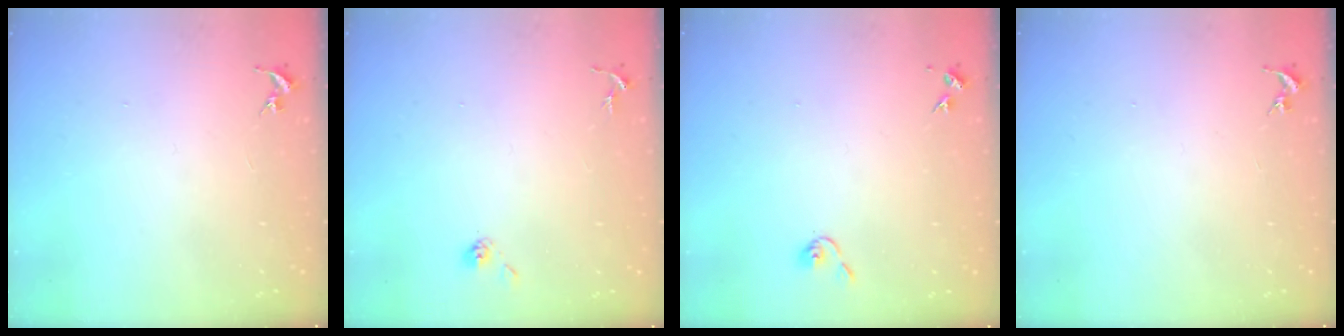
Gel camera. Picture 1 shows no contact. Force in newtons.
{"total": 5.1, "press": 5.0, "slide": 0.4}
{"total": 3.8, "press": 3.8, "slide": 0.3}
{"total": 0.0}